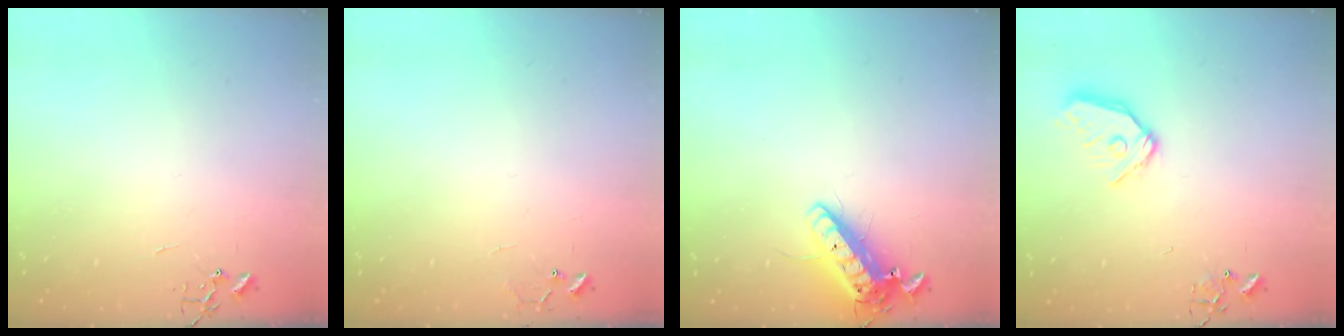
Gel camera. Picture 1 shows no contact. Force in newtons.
{"total": 6.6, "press": 6.6, "slide": 0.5}
{"total": 14.4, "press": 14.1, "slide": 2.7}
{"total": 12.5, "press": 12.4, "slide": 1.6}